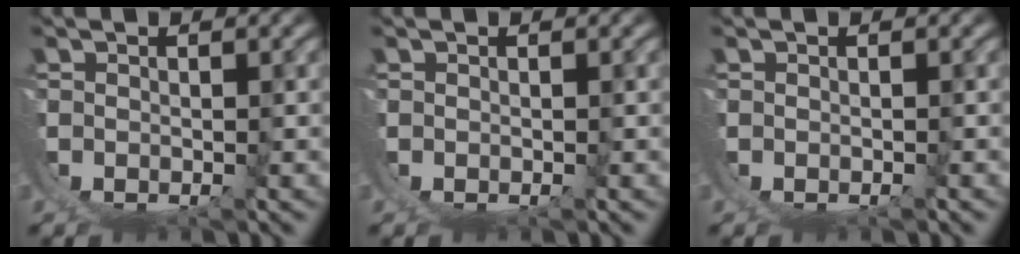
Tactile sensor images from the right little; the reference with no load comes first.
{"total": 0.0}
{"total": 0.0}